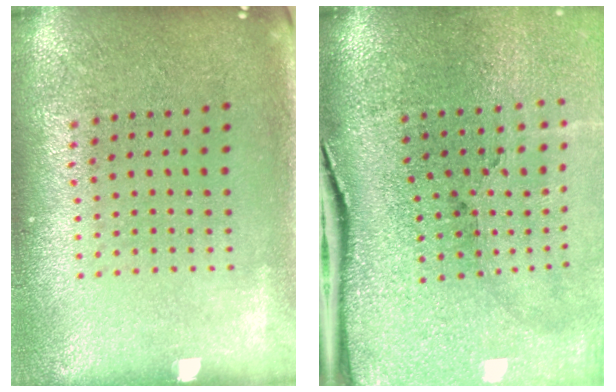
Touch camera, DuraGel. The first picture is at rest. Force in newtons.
{"total": 5.0, "press": 3.9, "slide": 3.2}